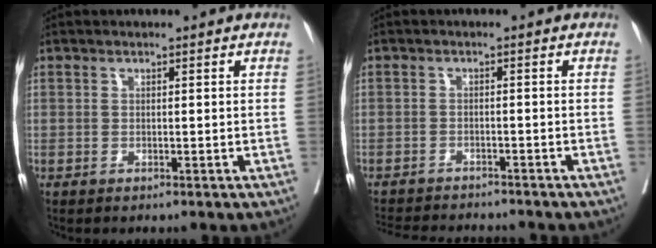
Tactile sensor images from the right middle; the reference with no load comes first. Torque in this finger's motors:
{"motor_torque": [0.21, -0.38, 0.05, 0.01]}